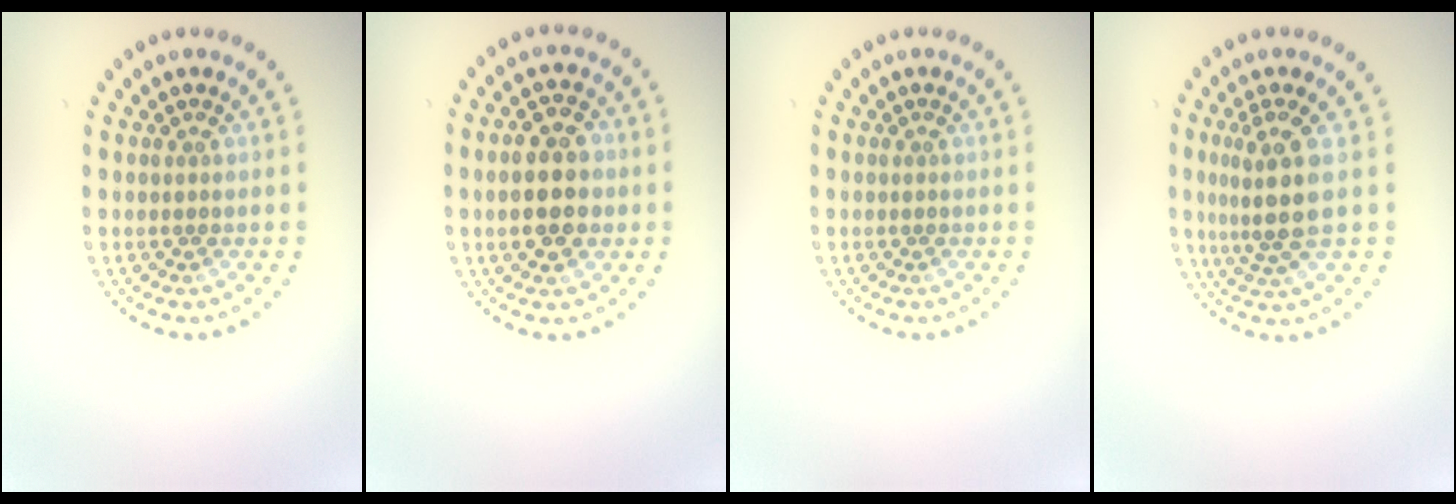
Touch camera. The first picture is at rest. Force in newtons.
{"total": 5.2, "press": 5.1, "slide": 0.3}
{"total": 0.0}
{"total": 3.9, "press": 3.1, "slide": 2.3}